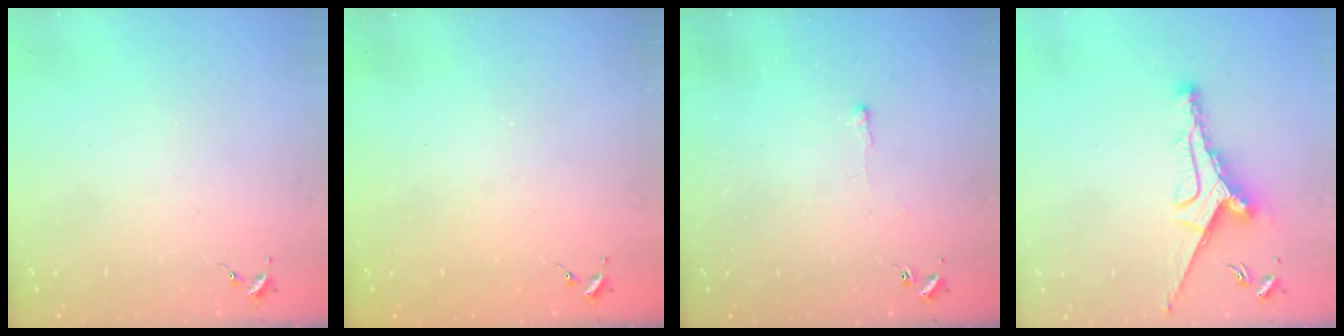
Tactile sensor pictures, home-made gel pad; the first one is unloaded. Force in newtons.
{"total": 0.7, "press": 0.7, "slide": 0.1}
{"total": 2.6, "press": 2.6, "slide": 0.4}
{"total": 11.4, "press": 11.4, "slide": 0.6}